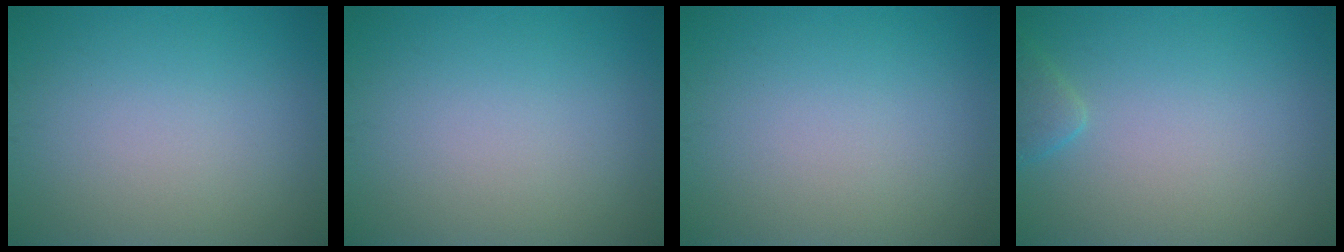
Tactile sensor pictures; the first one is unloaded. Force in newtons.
{"total": 0.0}
{"total": 0.0}
{"total": 1.4, "press": 1.4, "slide": 0.2}